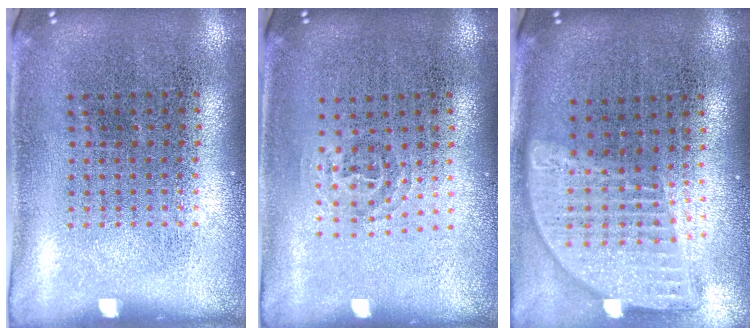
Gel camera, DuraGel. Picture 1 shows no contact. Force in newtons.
{"total": 0.9, "press": 0.6, "slide": 0.7}
{"total": 1.9, "press": 1.6, "slide": 1.1}